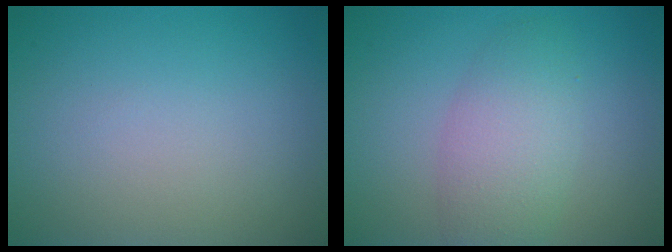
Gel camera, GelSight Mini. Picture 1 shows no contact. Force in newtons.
{"total": 4.2, "press": 4.2, "slide": 0.2}